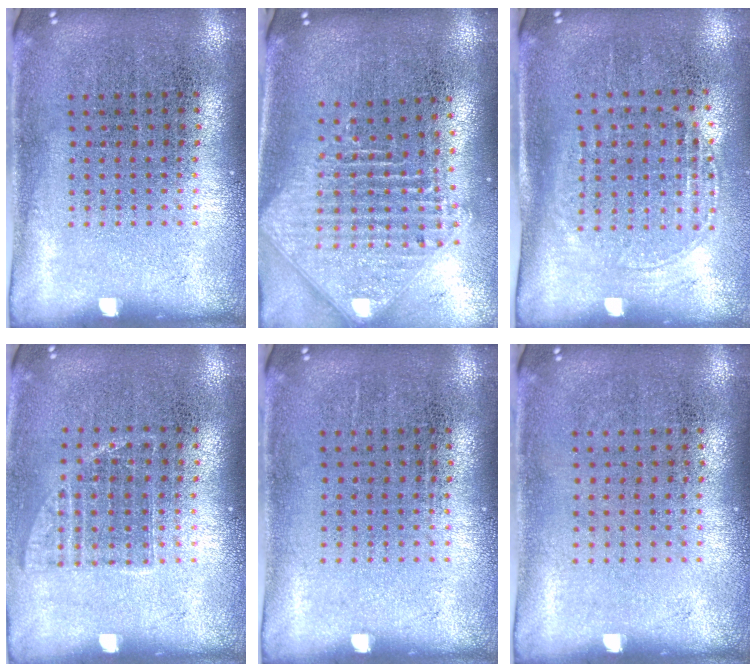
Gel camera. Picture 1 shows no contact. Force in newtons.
{"total": 2.5, "press": 1.8, "slide": 1.7}
{"total": 1.4, "press": 1.2, "slide": 0.8}
{"total": 0.9, "press": 0.8, "slide": 0.3}
{"total": 0.0}
{"total": 0.0}